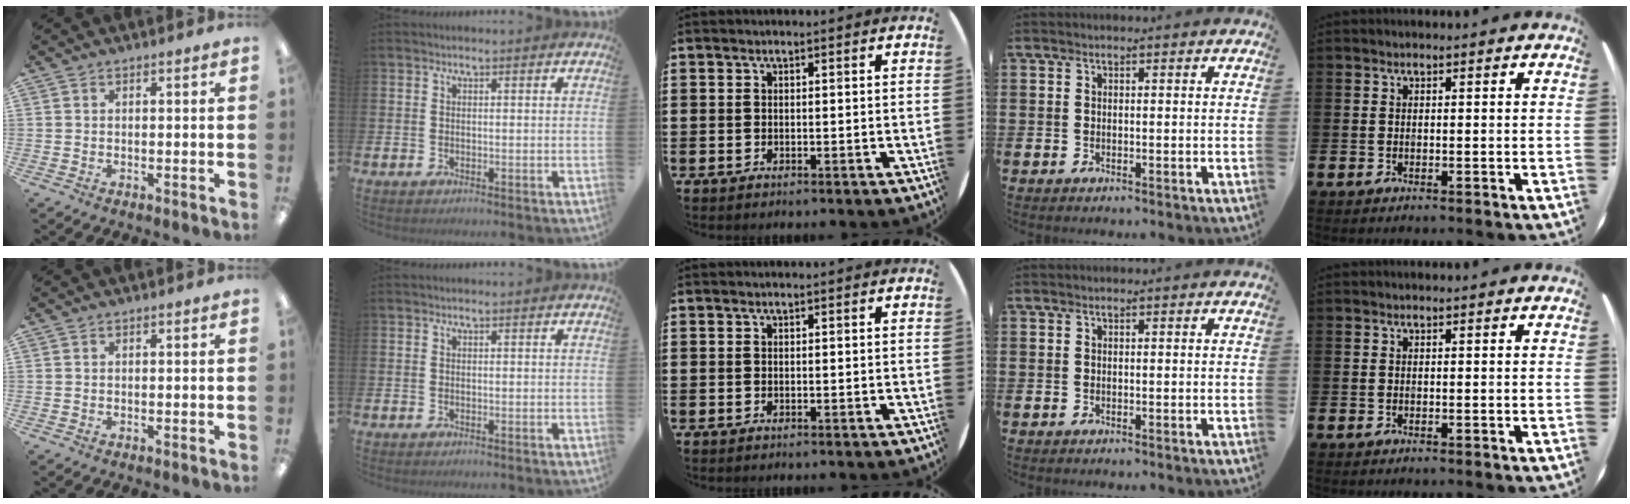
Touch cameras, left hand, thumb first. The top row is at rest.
{"index": {"total": 0.6, "force": [-0.6, -0.1, -0.1], "torque": [0.000, 0.004, -0.011]}}